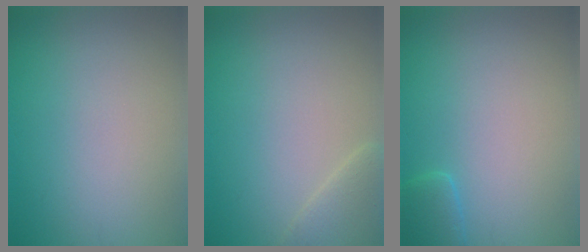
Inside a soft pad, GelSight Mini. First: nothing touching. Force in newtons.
{"total": 2.0, "press": 2.0, "slide": 0.2}
{"total": 1.6, "press": 1.6, "slide": 0.2}